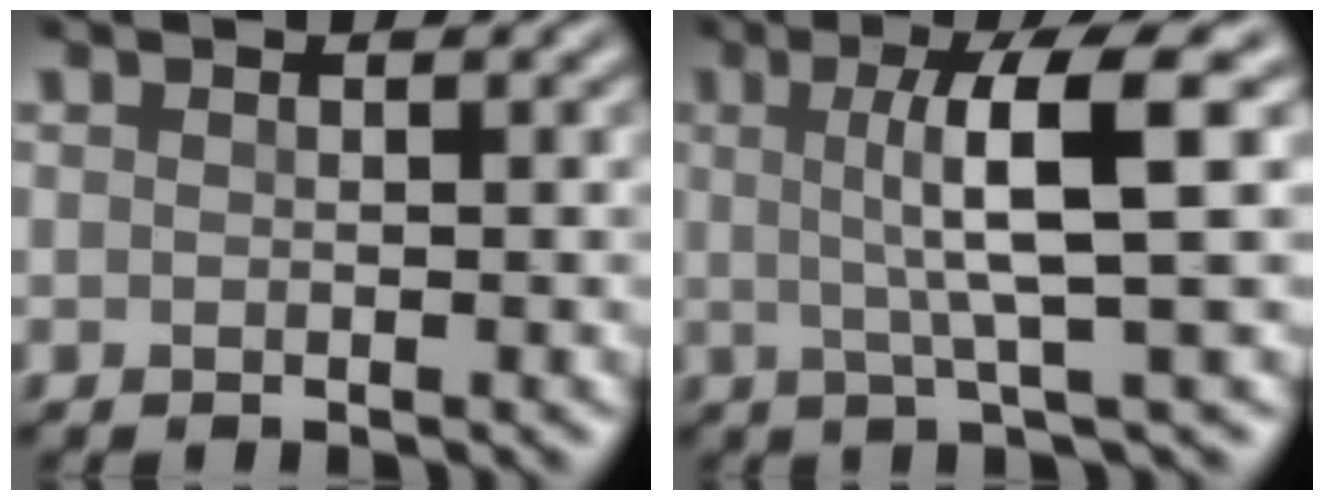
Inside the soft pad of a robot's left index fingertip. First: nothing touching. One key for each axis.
{"total": 6.8, "fx": 1.1, "fy": 1.2, "fz": 6.6, "tx": -0.105, "ty": 0.010, "tz": 0.016}